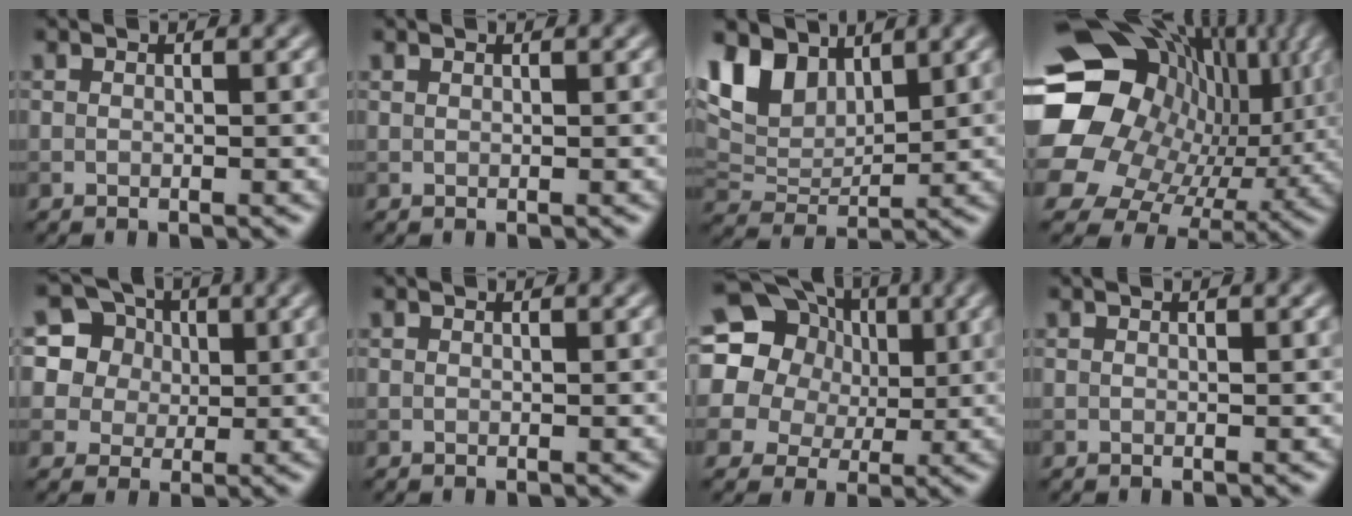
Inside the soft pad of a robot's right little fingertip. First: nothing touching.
{"total": 0.0}
{"total": 6.5, "force": [3.7, 3.9, 3.7], "torque": [-0.083, 0.002, 0.069]}
{"total": 17.9, "force": [3.2, 14.6, 9.9], "torque": [-0.188, -0.012, 0.080]}
{"total": 11.2, "force": [5.0, 9.2, 4.1], "torque": [-0.125, 0.038, 0.083]}
{"total": 0.0}
{"total": 20.1, "force": [6.7, 17.1, 7.9], "torque": [-0.203, 0.041, 0.092]}
{"total": 0.0}